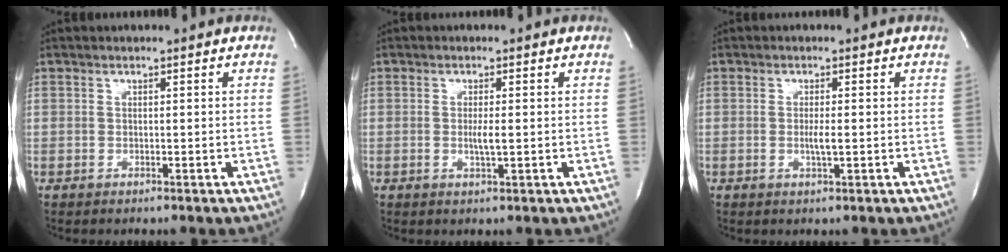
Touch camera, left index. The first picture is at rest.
{"total": 2.0, "force": [-0.2, 0.0, 2.0], "torque": [-0.041, -0.004, -0.003]}
{"total": 1.9, "force": [-0.3, 0.0, 1.8], "torque": [-0.037, -0.004, -0.005]}